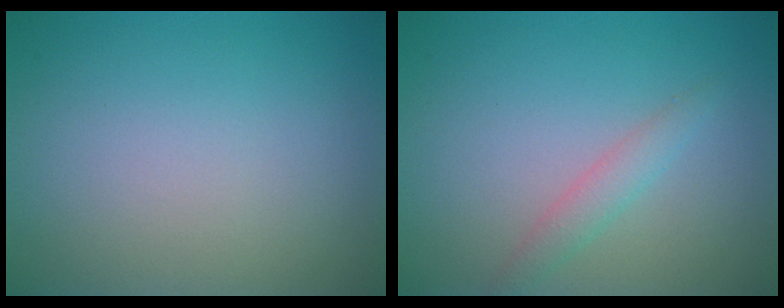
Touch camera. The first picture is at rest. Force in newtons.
{"total": 1.6, "press": 1.6, "slide": 0.0}